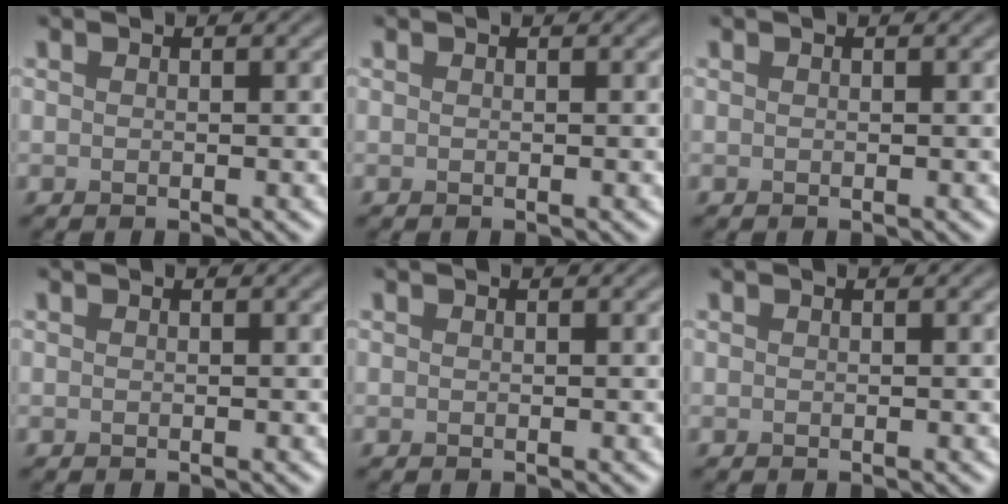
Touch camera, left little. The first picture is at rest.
{"total": 0.0}
{"total": 0.0}
{"total": 0.0}
{"total": 0.0}
{"total": 0.0}